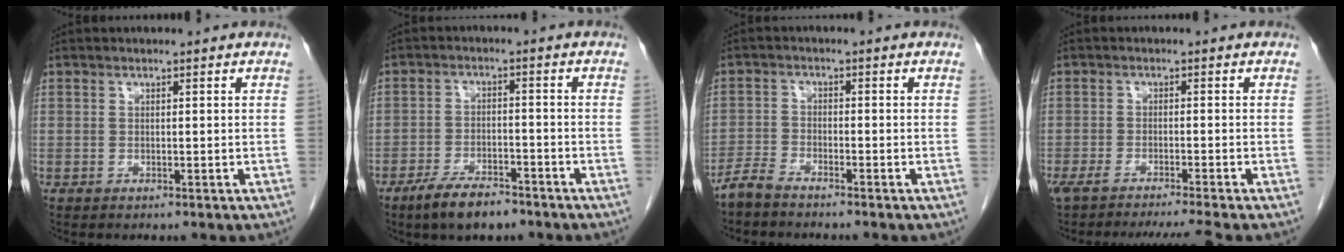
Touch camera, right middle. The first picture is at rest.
{"total": 6.6, "force": [-5.0, 2.0, 3.9], "torque": [-0.078, -0.007, -0.085]}
{"total": 3.1, "force": [-2.9, 0.4, 0.9], "torque": [-0.023, -0.006, -0.060]}
{"total": 9.5, "force": [-8.4, -1.4, 4.3], "torque": [-0.044, -0.019, -0.126]}